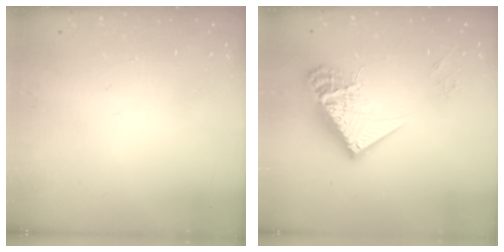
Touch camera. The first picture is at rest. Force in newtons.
{"total": 16.8, "press": 16.8, "slide": 1.5}